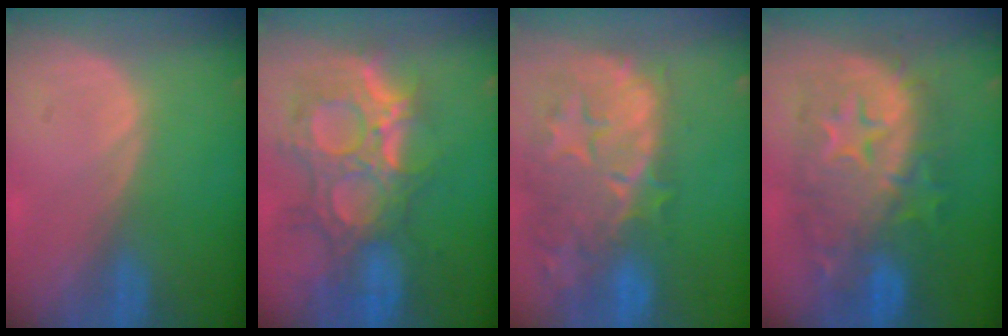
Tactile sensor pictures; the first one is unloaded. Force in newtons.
{"total": 12.5, "press": 10.9, "slide": 6.1}
{"total": 14.6, "press": 11.8, "slide": 8.6}
{"total": 12.6, "press": 12.6, "slide": 1.1}